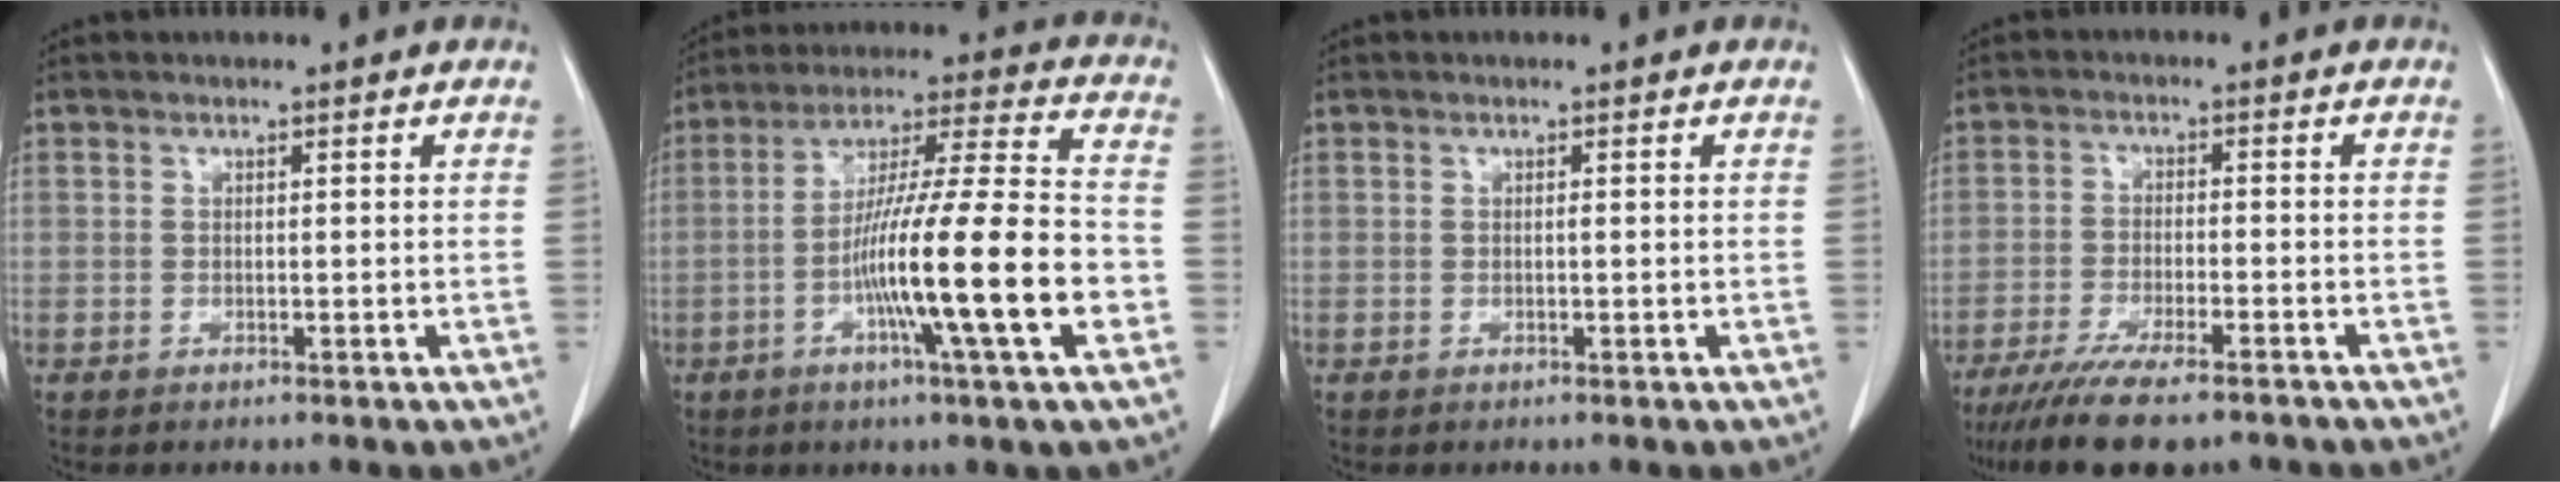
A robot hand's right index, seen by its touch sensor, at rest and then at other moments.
{"total": 19.1, "force": [-5.3, 0.0, 18.3], "torque": [-0.304, -0.005, -0.094]}
{"total": 0.6, "force": [0.0, 0.2, 0.5], "torque": [-0.016, 0.001, 0.002]}
{"total": 12.9, "force": [-9.8, 2.9, 7.8], "torque": [-0.137, -0.025, -0.159]}